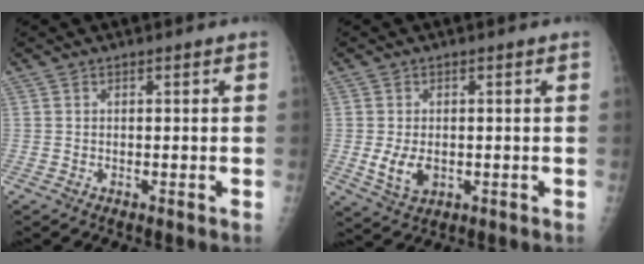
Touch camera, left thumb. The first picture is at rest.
{"total": 5.3, "force": [-0.7, 3.5, 3.9], "torque": [-0.068, -0.009, -0.003]}